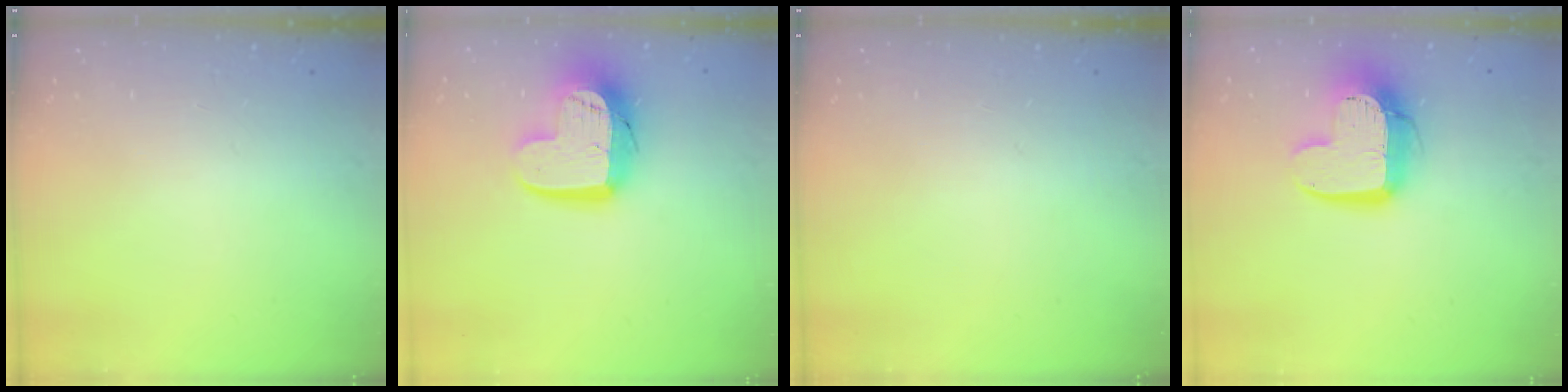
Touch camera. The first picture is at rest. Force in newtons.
{"total": 14.4, "press": 14.3, "slide": 1.4}
{"total": 0.0}
{"total": 14.4, "press": 14.3, "slide": 1.2}